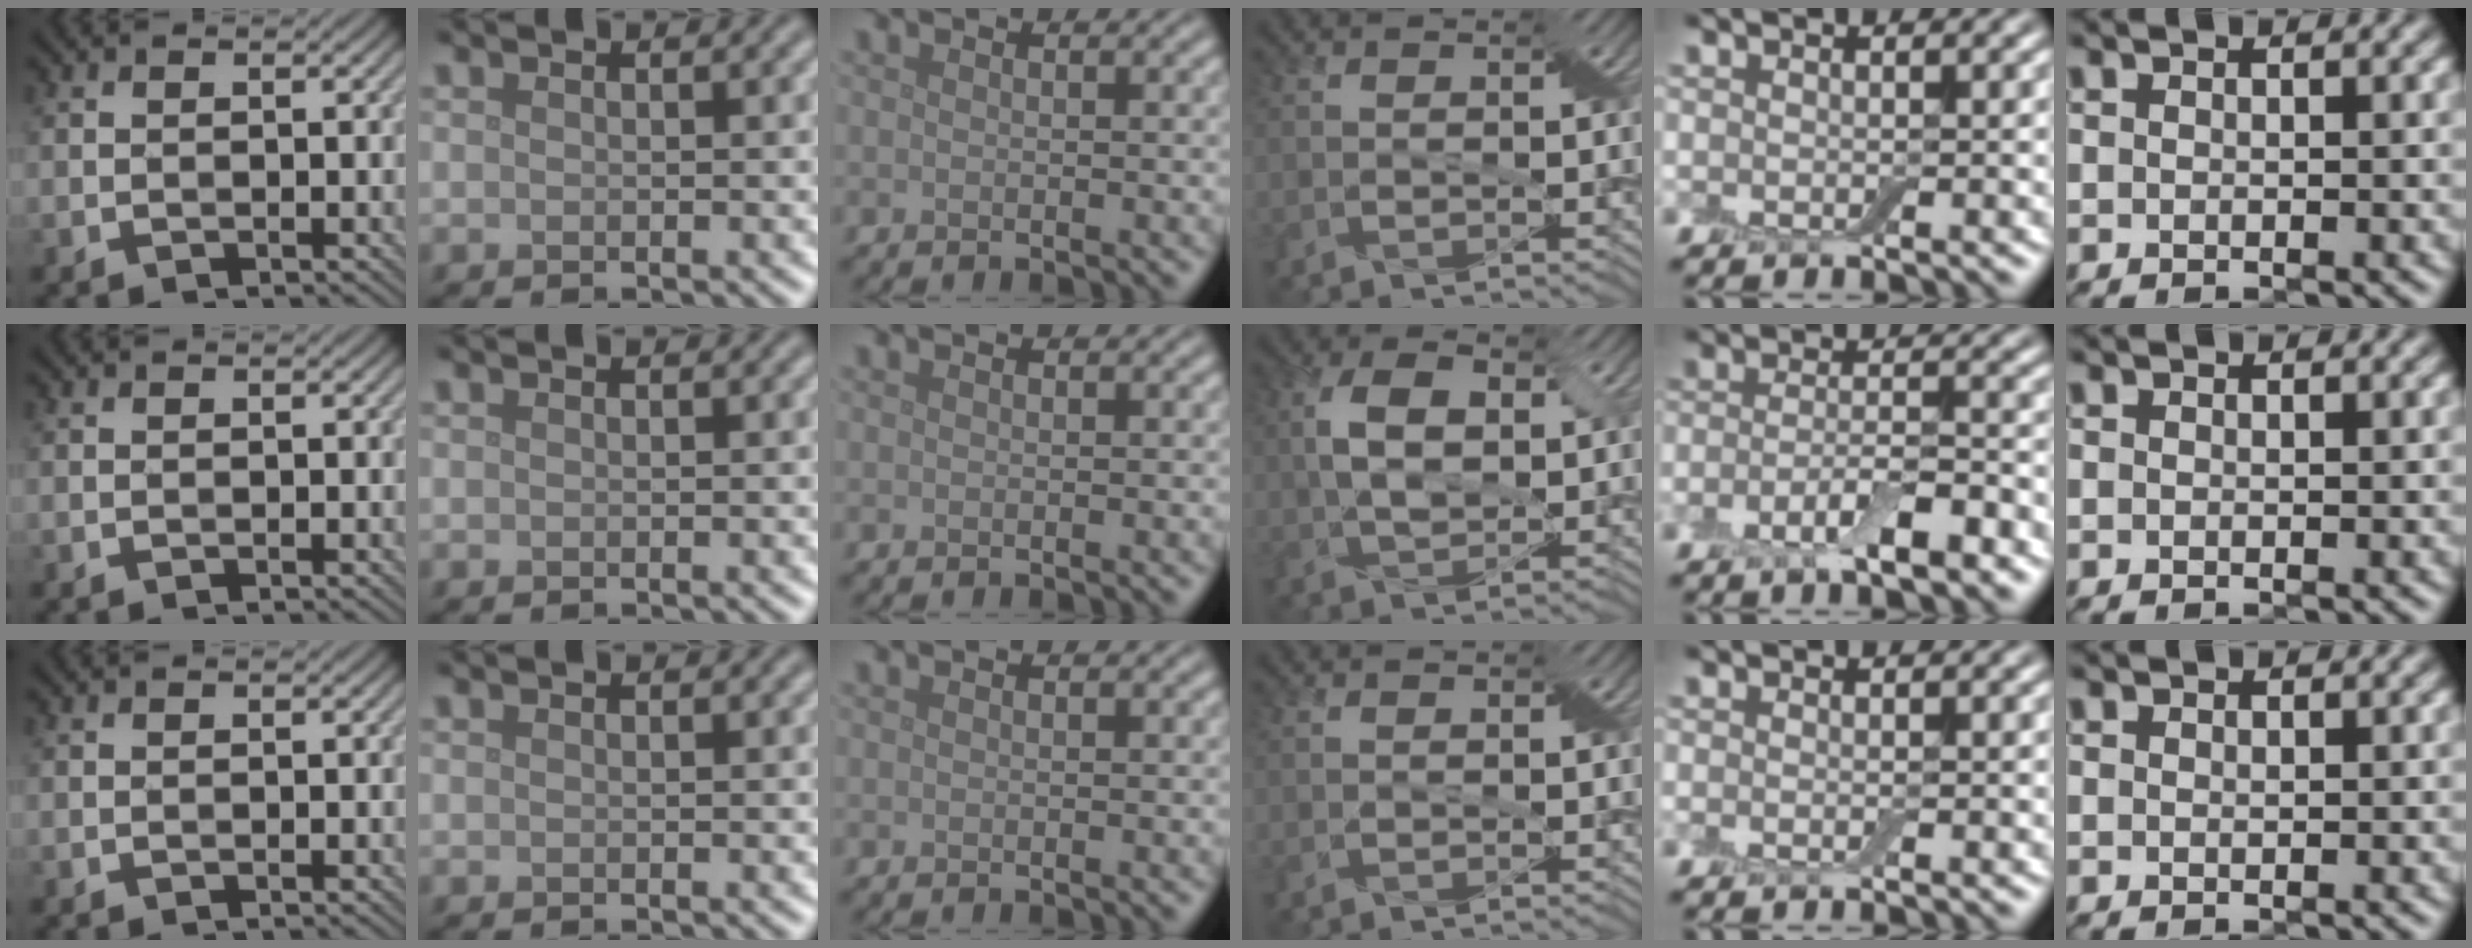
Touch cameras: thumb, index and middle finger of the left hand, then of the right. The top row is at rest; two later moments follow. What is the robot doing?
{"motion": "wipe", "object": "dish"}